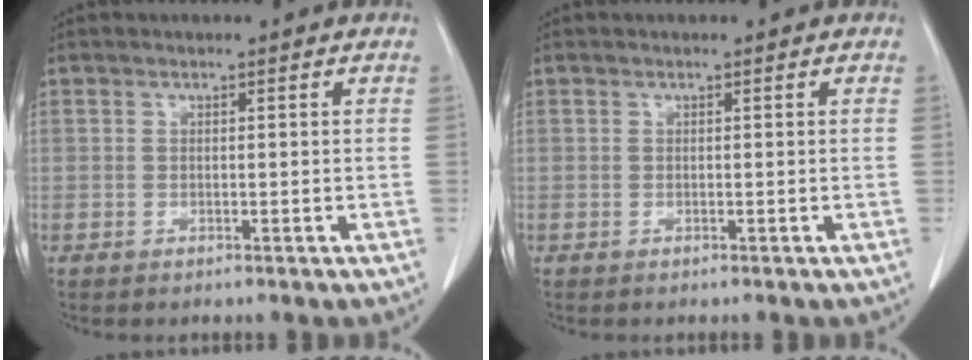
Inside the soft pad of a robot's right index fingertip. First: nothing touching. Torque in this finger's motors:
{"motor_torque": [0.00, 0.00, 0.01, 0.00]}